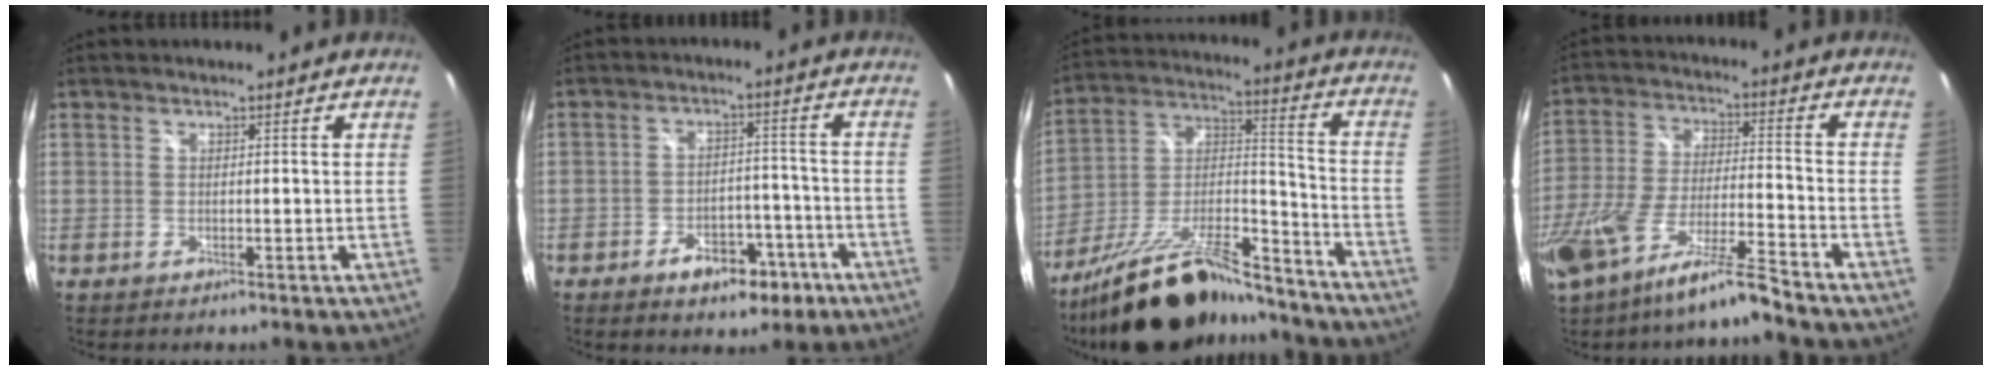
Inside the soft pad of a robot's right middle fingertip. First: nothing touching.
{"total": 8.5, "force": [-5.2, 4.7, 4.8], "torque": [-0.088, 0.013, -0.063]}
{"total": 21.2, "force": [-17.5, 4.8, 10.9], "torque": [-0.197, -0.001, -0.290]}
{"total": 13.3, "force": [-10.5, 0.4, 8.2], "torque": [-0.172, -0.024, -0.187]}